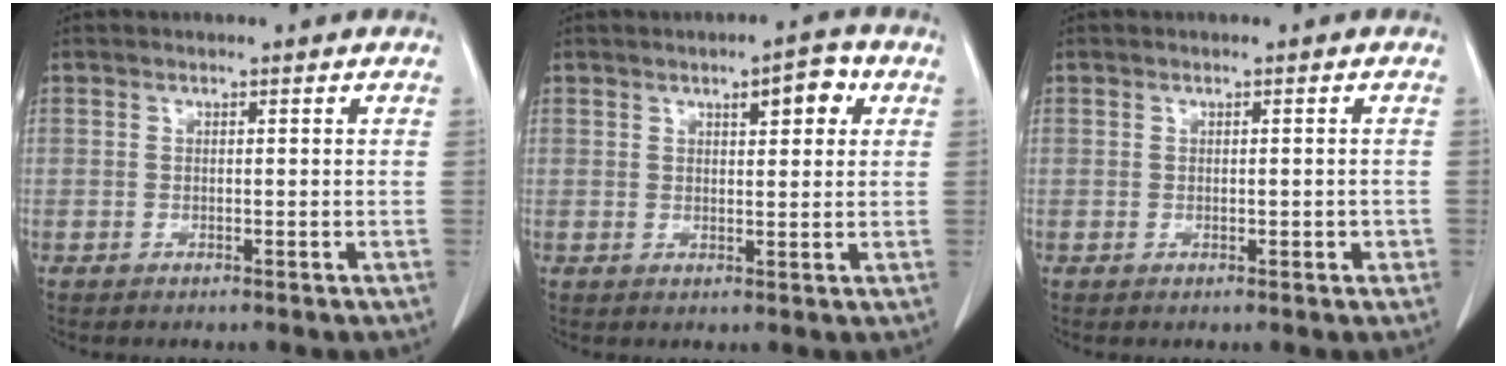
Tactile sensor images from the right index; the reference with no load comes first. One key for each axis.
{"total": 5.3, "fx": 2.2, "fy": 1.9, "fz": 4.4, "tx": -0.065, "ty": 0.011, "tz": 0.033}
{"total": 1.8, "fx": -0.4, "fy": 1.0, "fz": 1.4, "tx": -0.026, "ty": 0.005, "tz": 0.000}